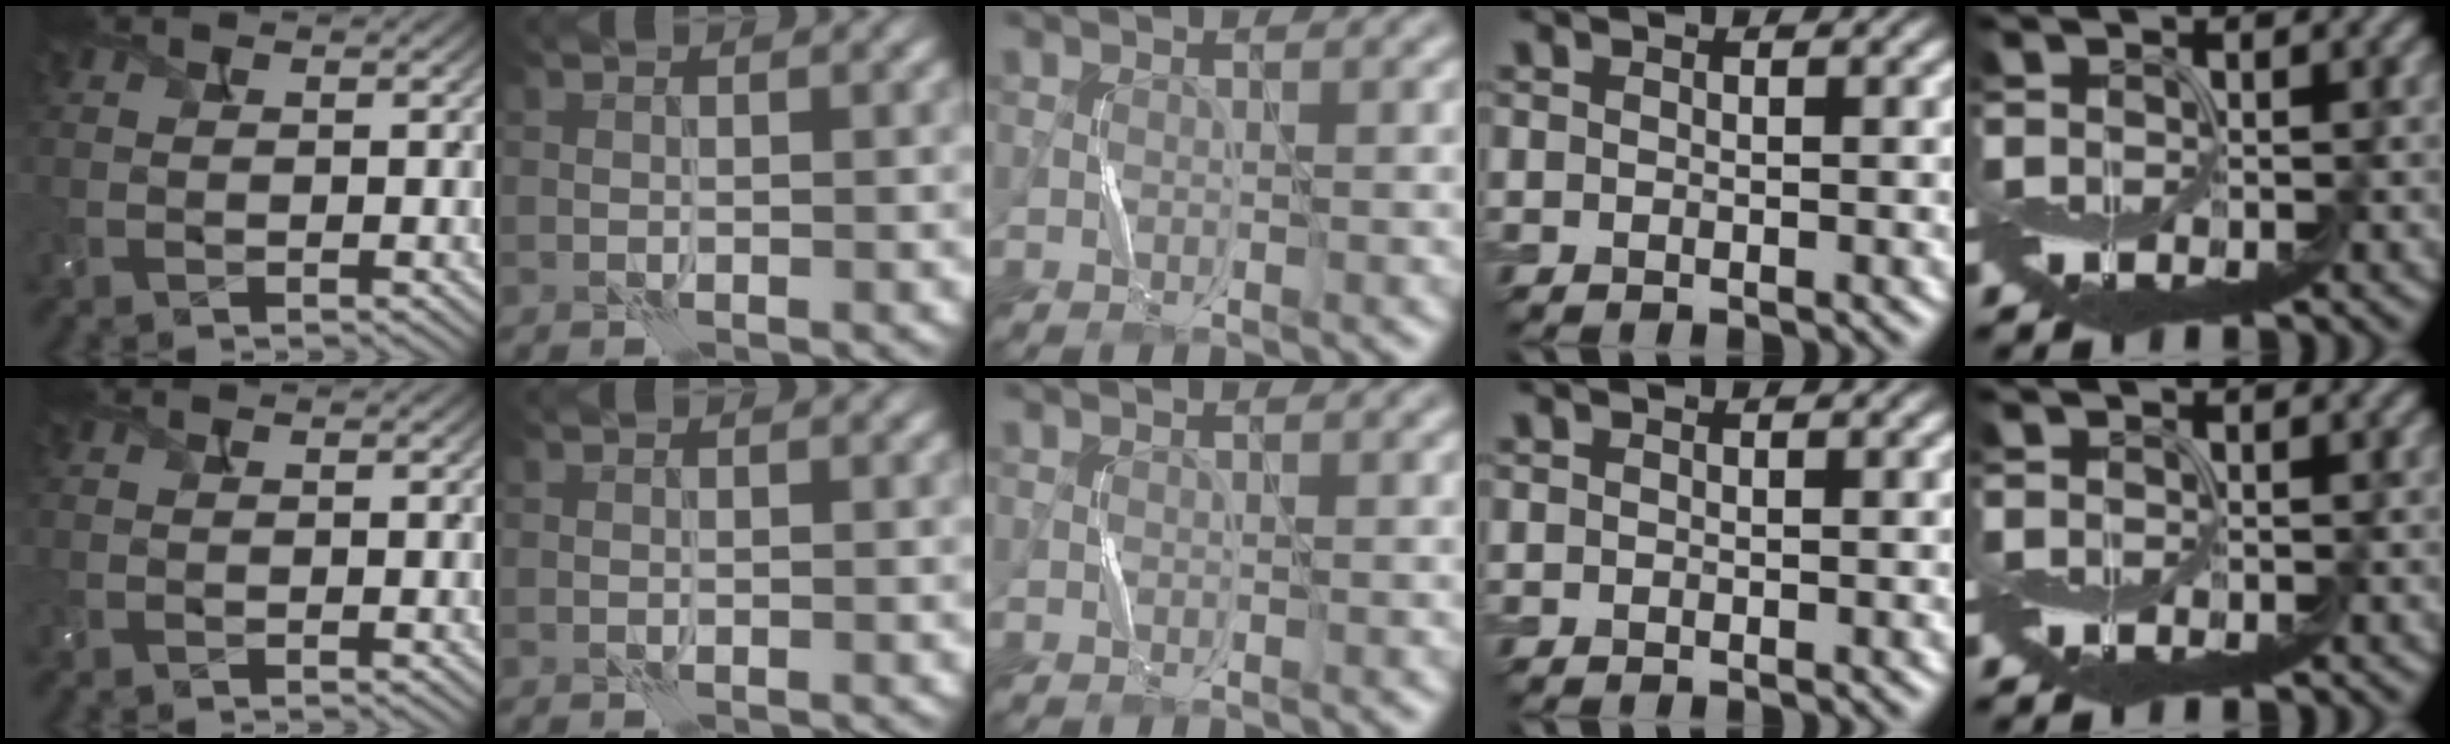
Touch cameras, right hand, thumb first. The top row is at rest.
{}